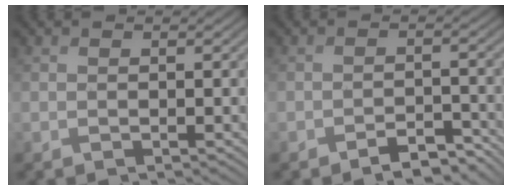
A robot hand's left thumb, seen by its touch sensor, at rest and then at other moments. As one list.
[{"total": 3.4, "force": [-2.7, 1.2, 1.6], "torque": [-0.024, 0.002, -0.044]}]